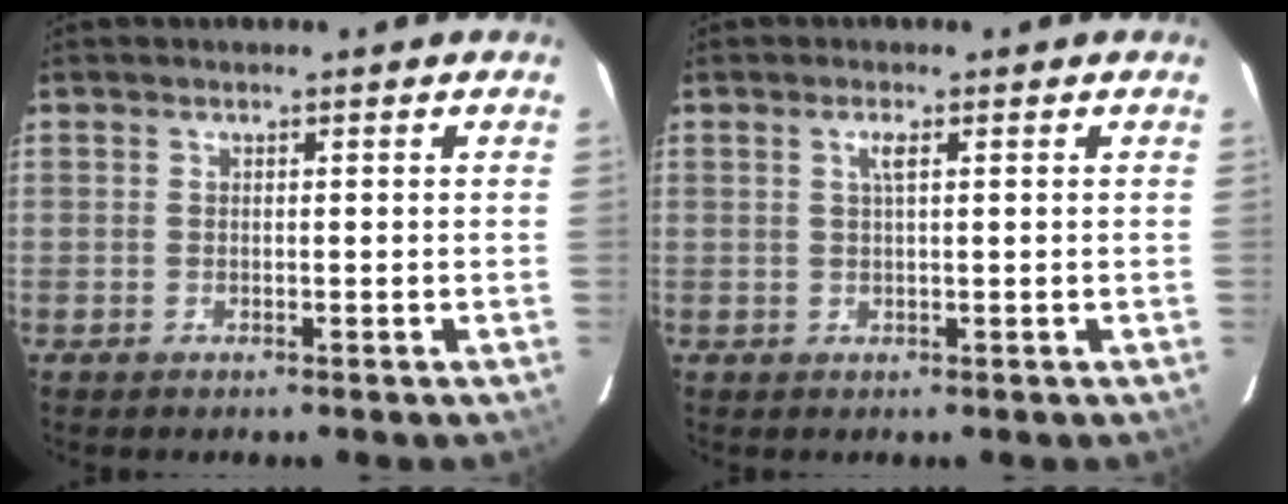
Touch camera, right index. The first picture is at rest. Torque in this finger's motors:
{"motor_torque": [0.12, 0.05, 0.03, 0.05]}